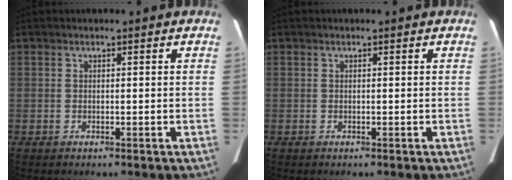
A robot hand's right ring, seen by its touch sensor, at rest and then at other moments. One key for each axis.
{"total": 0.0}